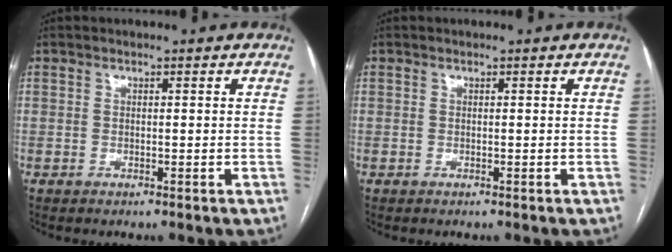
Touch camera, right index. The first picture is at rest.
{"total": 0.0}